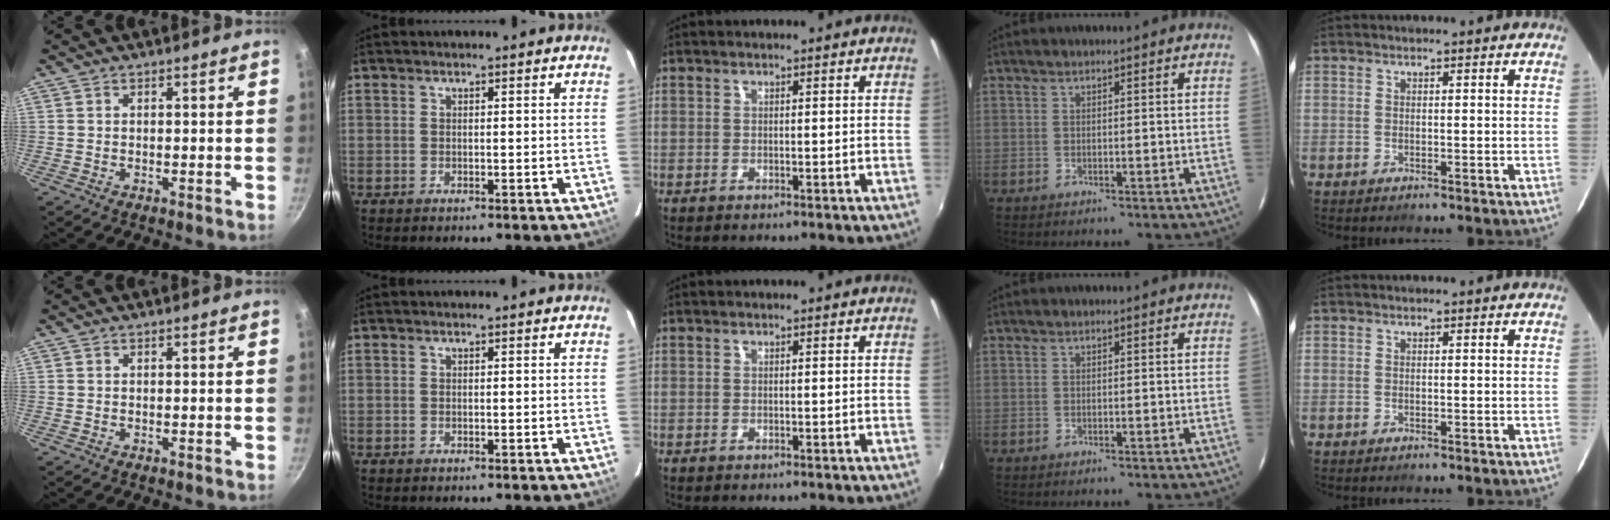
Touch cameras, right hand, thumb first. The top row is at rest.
{}